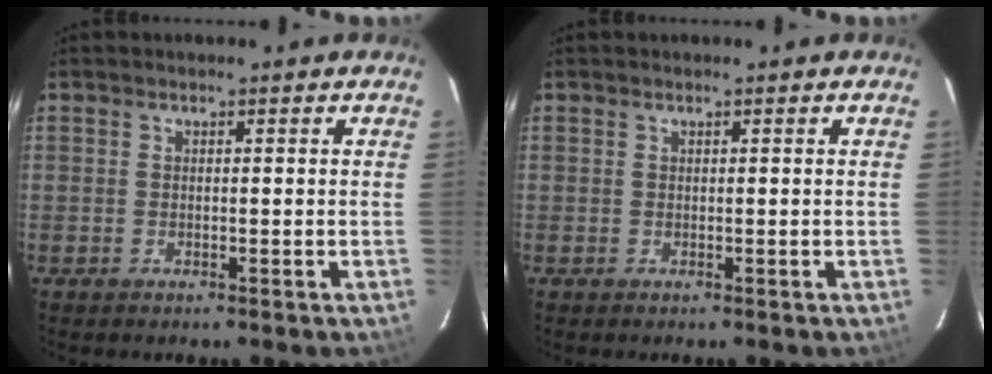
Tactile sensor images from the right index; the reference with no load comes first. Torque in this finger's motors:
{"motor_torque": [0.13, 0.17, -0.02, 0.00]}